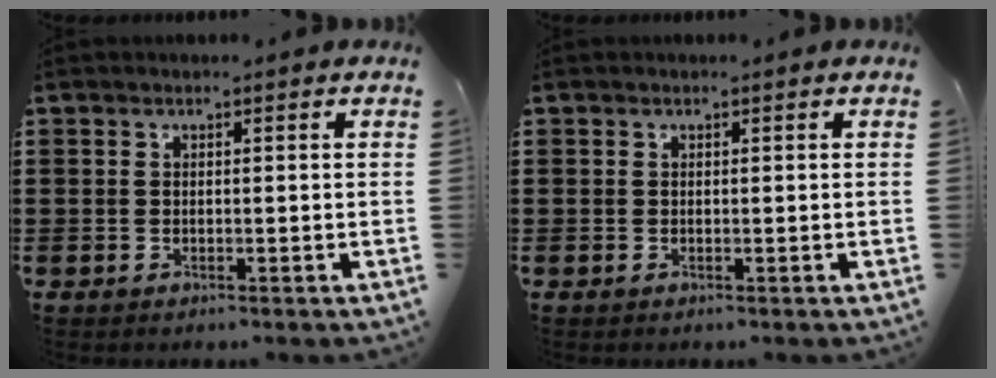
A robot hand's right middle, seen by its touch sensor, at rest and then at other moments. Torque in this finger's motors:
{"motor_torque": [0.10, 0.10, 0.00, 0.00]}